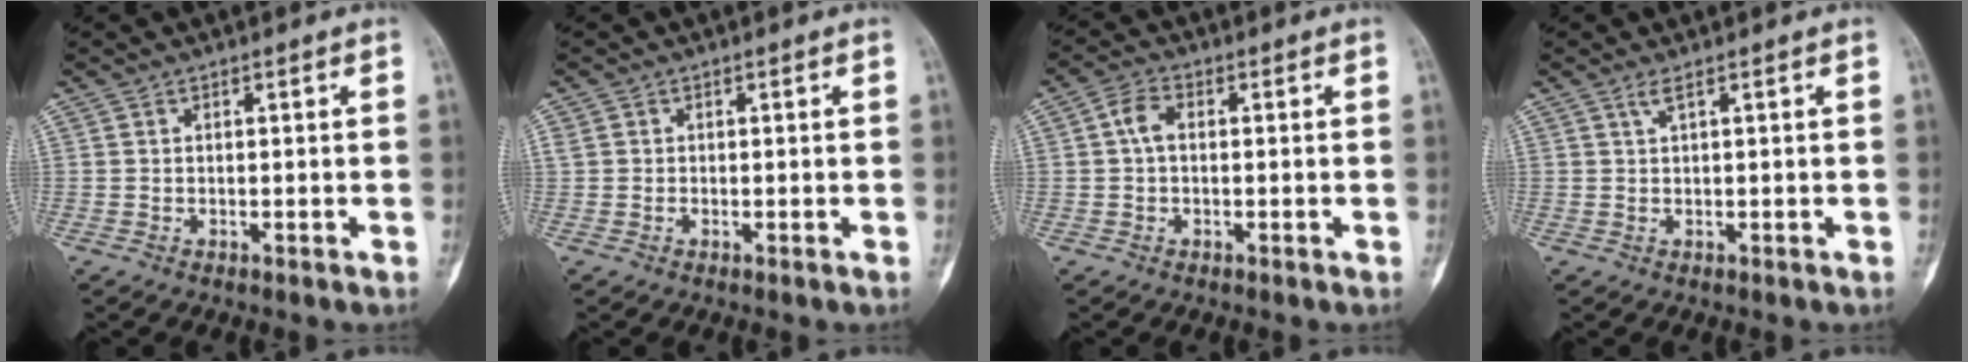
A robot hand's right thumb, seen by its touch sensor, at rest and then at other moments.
{"total": 1.3, "force": [0.0, 1.2, 0.6], "torque": [-0.011, 0.005, 0.002]}
{"total": 3.8, "force": [0.4, 2.3, 3.0], "torque": [-0.057, 0.012, 0.002]}
{"total": 1.2, "force": [0.6, 0.0, 1.0], "torque": [-0.028, 0.007, 0.016]}